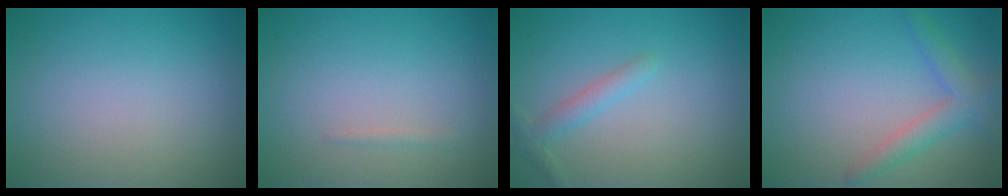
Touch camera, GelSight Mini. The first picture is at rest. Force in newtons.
{"total": 0.6, "press": 0.6, "slide": 0.0}
{"total": 1.7, "press": 1.7, "slide": 0.1}
{"total": 2.9, "press": 2.9, "slide": 0.1}